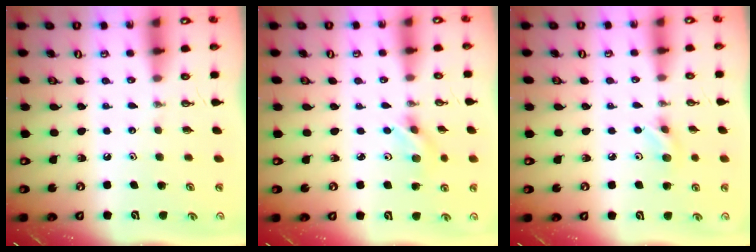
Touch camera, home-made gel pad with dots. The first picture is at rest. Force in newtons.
{"total": 3.4, "press": 3.3, "slide": 0.8}
{"total": 5.1, "press": 5.0, "slide": 0.9}